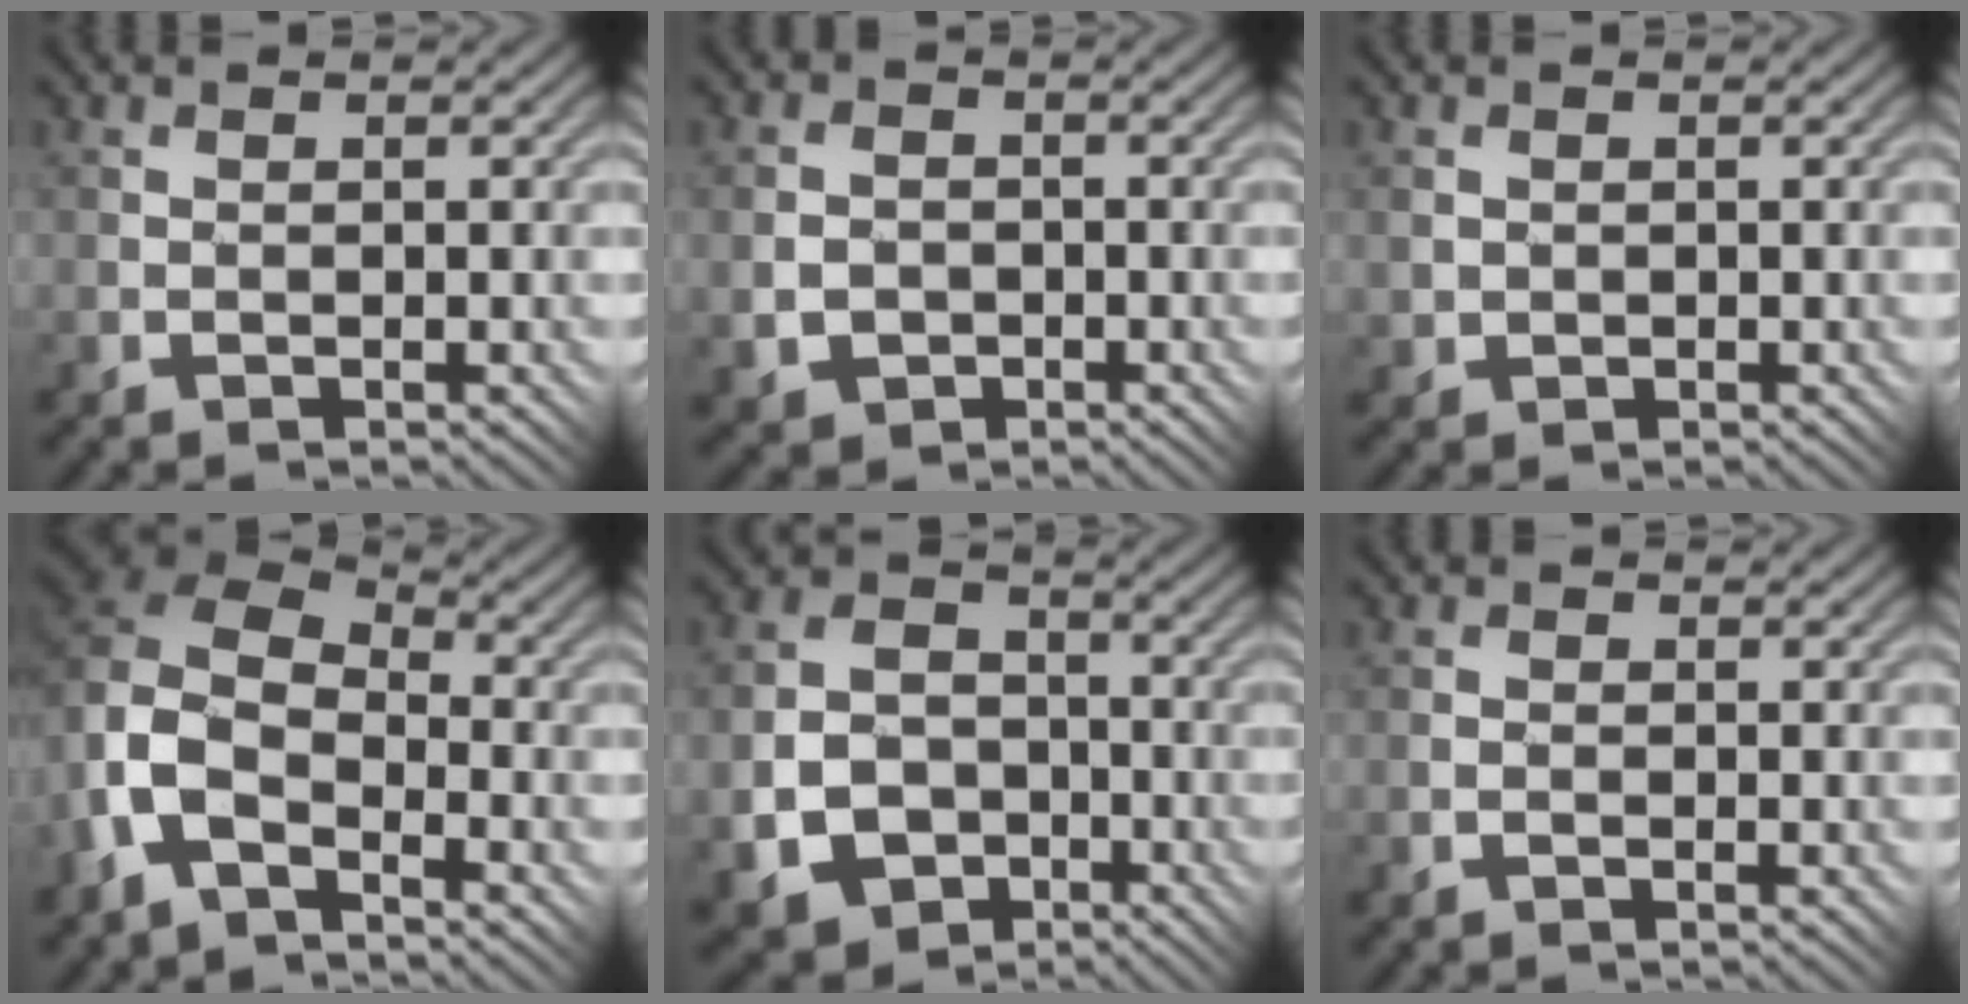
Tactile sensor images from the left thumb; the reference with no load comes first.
{"total": 3.4, "force": [-0.9, 3.1, 1.1], "torque": [-0.026, -0.008, -0.026]}
{"total": 1.5, "force": [0.4, 1.4, 0.2], "torque": [-0.011, -0.006, 0.008]}
{"total": 11.0, "force": [-4.2, 7.3, 7.1], "torque": [-0.172, -0.025, -0.078]}
{"total": 8.3, "force": [-3.6, 6.6, 3.6], "torque": [-0.087, -0.030, -0.082]}
{"total": 0.7, "force": [-0.3, 0.6, 0.2], "torque": [0.007, 0.002, -0.010]}